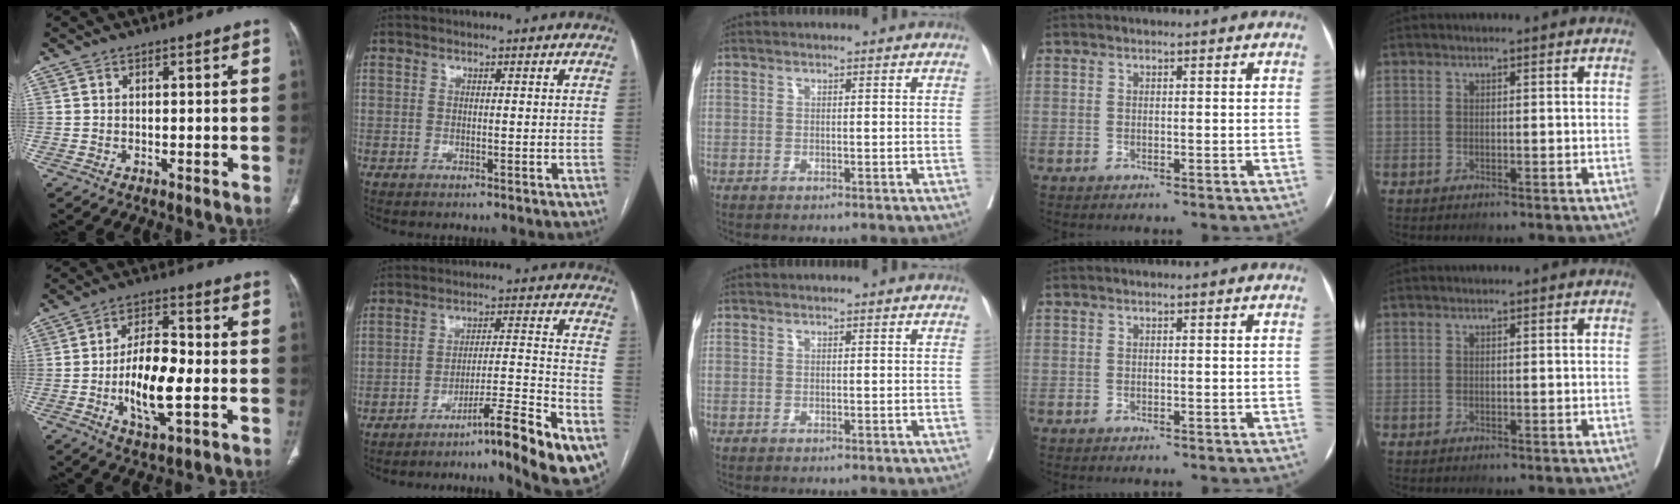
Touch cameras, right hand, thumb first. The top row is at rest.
{"thumb": {"total": 12.0, "force": [-2.4, 4.6, 10.8], "torque": [-0.192, 0.011, -0.044]}, "index": {"total": 13.8, "force": [-9.2, -0.6, 10.2], "torque": [-0.135, 0.015, -0.140]}}